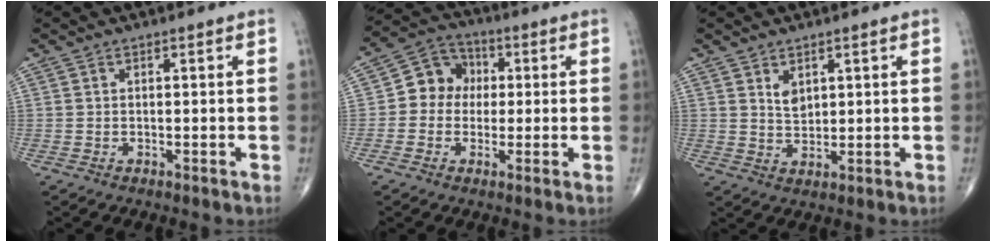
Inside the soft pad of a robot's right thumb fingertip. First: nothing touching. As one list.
[{"total": 8.1, "force": [0.3, 7.1, 3.9], "torque": [-0.034, 0.022, -0.010]}, {"total": 3.1, "force": [1.6, 1.9, 1.9], "torque": [-0.023, -0.016, 0.035]}]